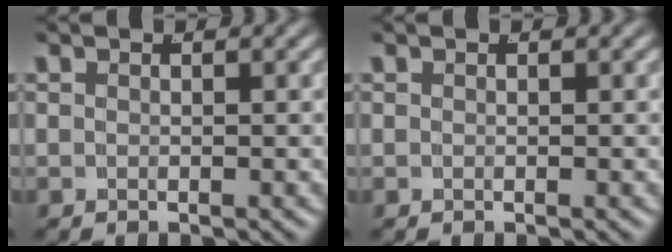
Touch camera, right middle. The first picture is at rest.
{"total": 0.0}